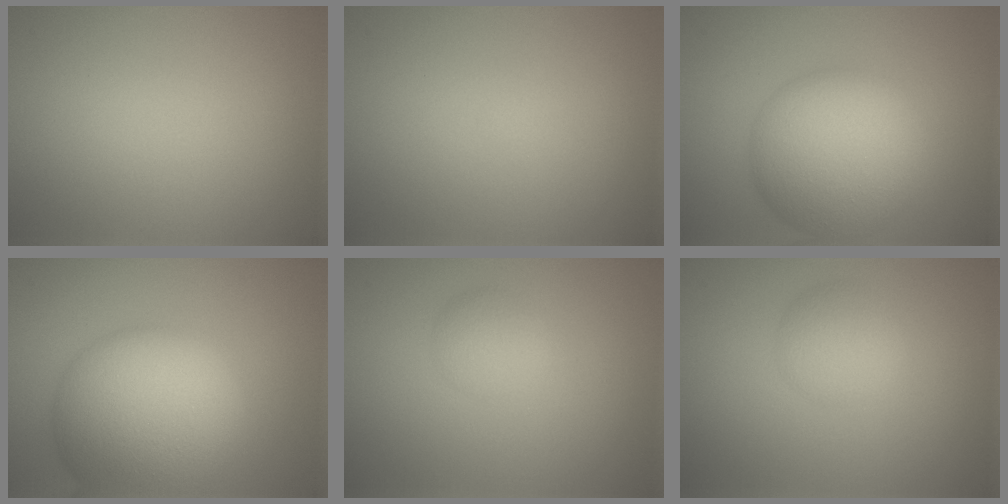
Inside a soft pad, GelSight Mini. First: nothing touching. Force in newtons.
{"total": 0.0}
{"total": 10.7, "press": 10.7, "slide": 0.3}
{"total": 14.1, "press": 14.0, "slide": 0.9}
{"total": 2.0, "press": 2.0, "slide": 0.0}
{"total": 2.9, "press": 2.9, "slide": 0.0}